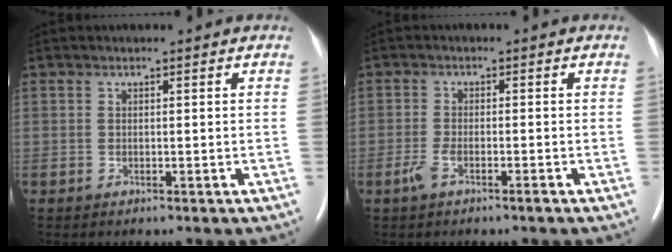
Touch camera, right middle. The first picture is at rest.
{"total": 2.7, "force": [-1.7, 0.5, 2.0], "torque": [-0.049, -0.003, -0.036]}